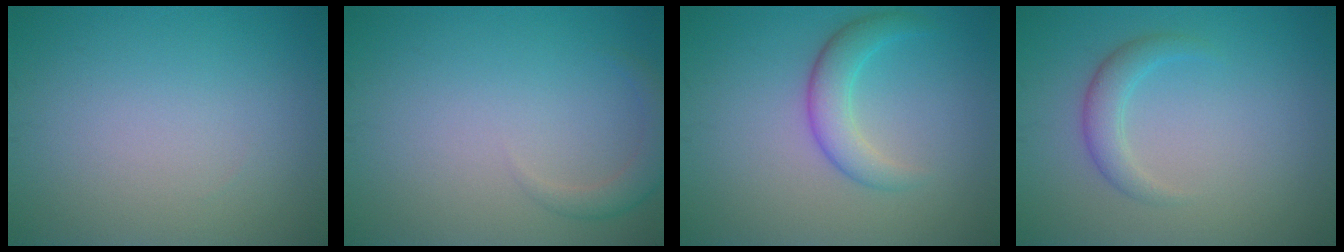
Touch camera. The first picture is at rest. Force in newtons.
{"total": 1.8, "press": 1.8, "slide": 0.1}
{"total": 3.3, "press": 3.3, "slide": 0.2}
{"total": 2.2, "press": 2.2, "slide": 0.1}